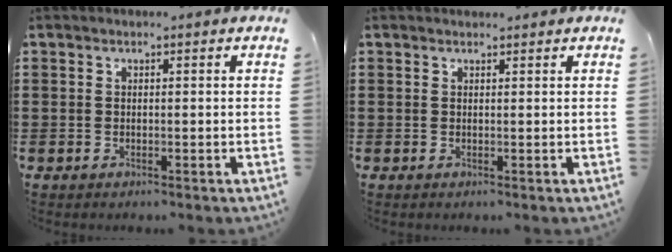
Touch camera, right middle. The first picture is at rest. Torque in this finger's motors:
{"motor_torque": [0.10, -0.04, 0.12, 0.01]}